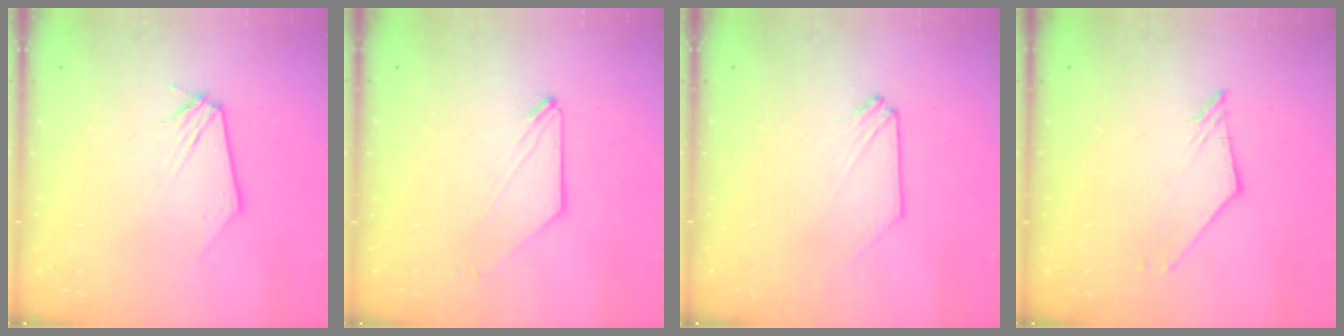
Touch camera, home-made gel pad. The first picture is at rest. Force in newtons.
{"total": 0.0}
{"total": 0.0}
{"total": 2.5, "press": 2.4, "slide": 0.4}